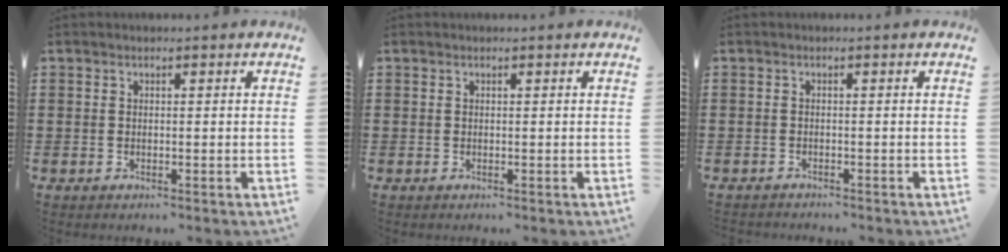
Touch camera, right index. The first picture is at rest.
{"total": 0.0}
{"total": 0.9, "force": [-0.9, 0.1, 0.0], "torque": [-0.003, 0.000, -0.020]}